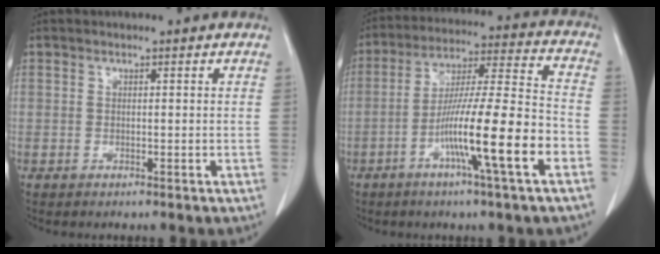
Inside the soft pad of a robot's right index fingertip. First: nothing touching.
{"total": 15.6, "force": [-6.1, -0.4, 14.3], "torque": [-0.249, -0.003, -0.106]}